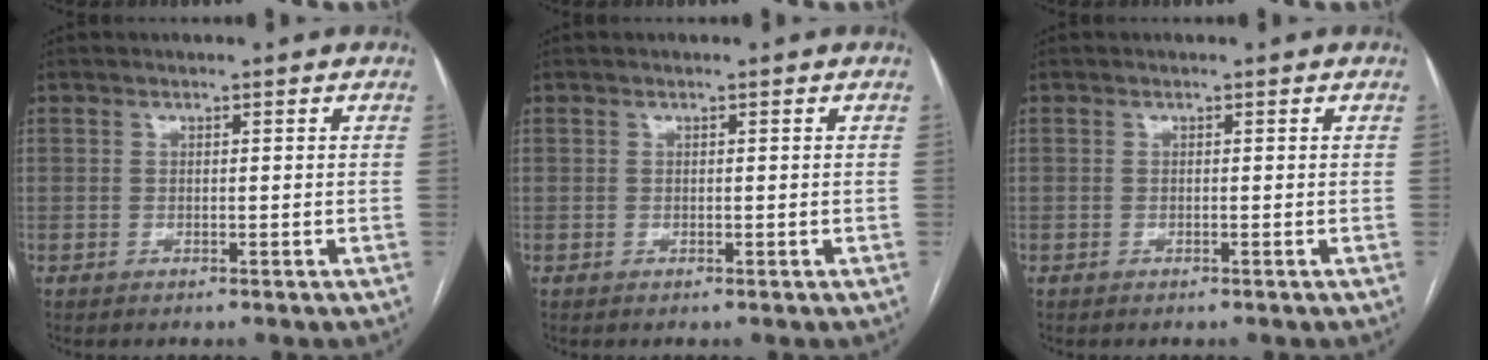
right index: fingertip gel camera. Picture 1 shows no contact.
{"total": 0.0}
{"total": 0.0}